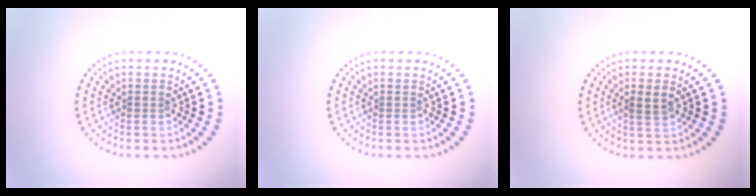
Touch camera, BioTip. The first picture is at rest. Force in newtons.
{"total": 0.0}
{"total": 1.8, "press": 1.8, "slide": 0.5}